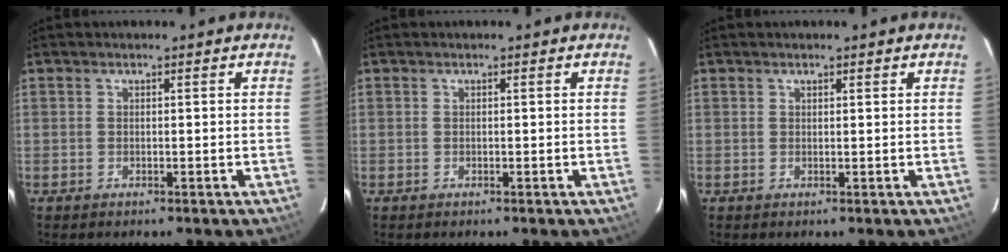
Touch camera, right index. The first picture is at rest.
{"total": 0.0}
{"total": 0.8, "force": [0.6, 0.2, 0.4], "torque": [-0.008, 0.004, 0.009]}